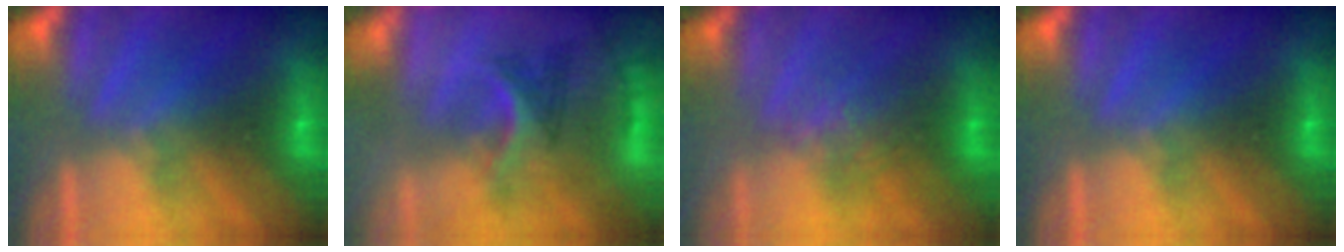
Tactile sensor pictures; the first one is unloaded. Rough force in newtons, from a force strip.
{"total": 2.9}
{"total": 2.8}
{"total": 0.0}